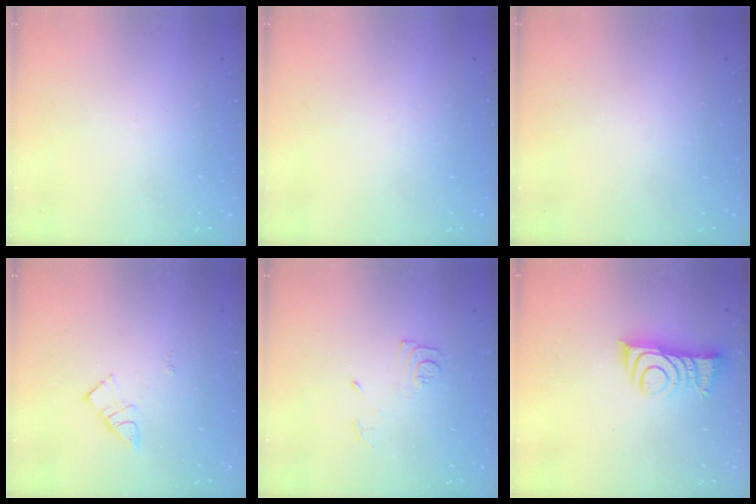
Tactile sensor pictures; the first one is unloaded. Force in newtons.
{"total": 0.0}
{"total": 0.0}
{"total": 6.6, "press": 6.6, "slide": 0.7}
{"total": 8.4, "press": 8.3, "slide": 0.8}
{"total": 10.0, "press": 9.9, "slide": 1.0}